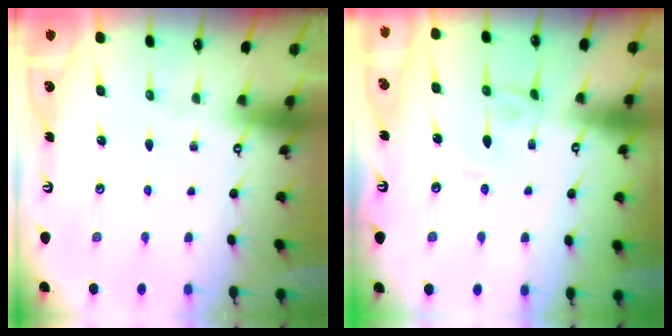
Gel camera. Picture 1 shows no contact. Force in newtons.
{"total": 4.0, "press": 4.0, "slide": 0.0}